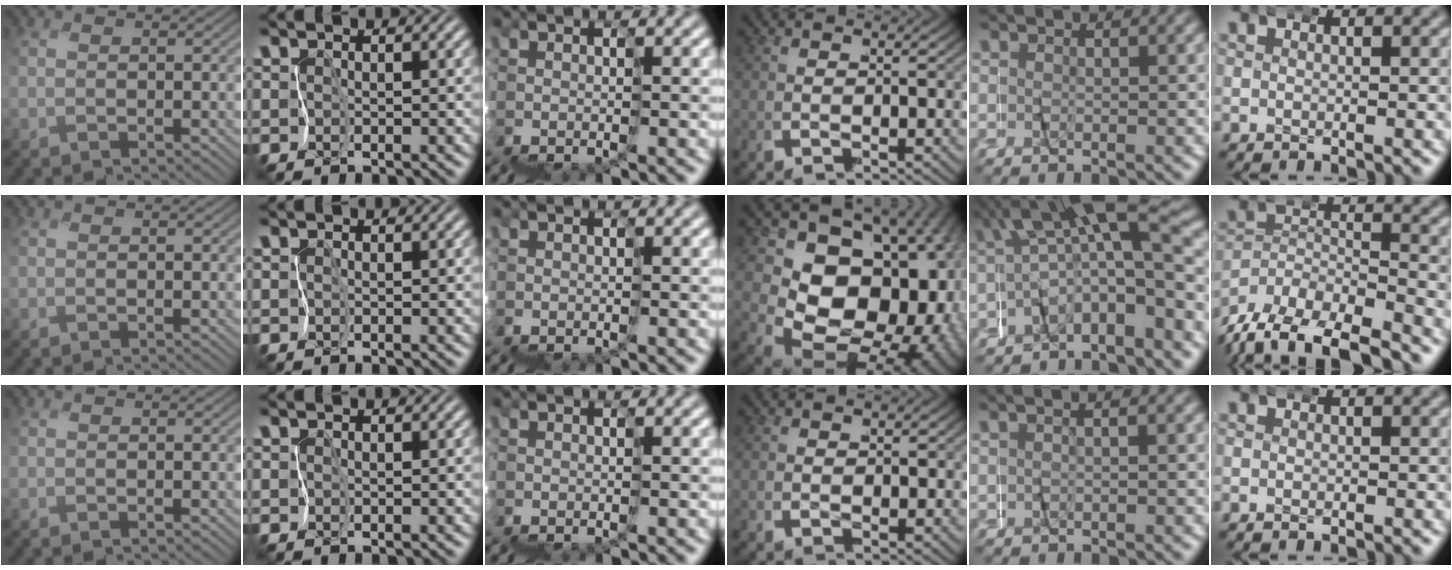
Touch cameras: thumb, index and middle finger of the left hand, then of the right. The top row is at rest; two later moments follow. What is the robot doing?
{"motion": "wrap", "object": "netting"}